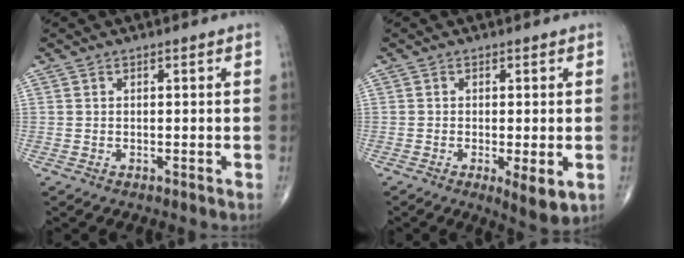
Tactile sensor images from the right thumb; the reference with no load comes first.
{"total": 5.7, "force": [-1.6, 1.6, 5.3], "torque": [-0.082, -0.017, -0.025]}